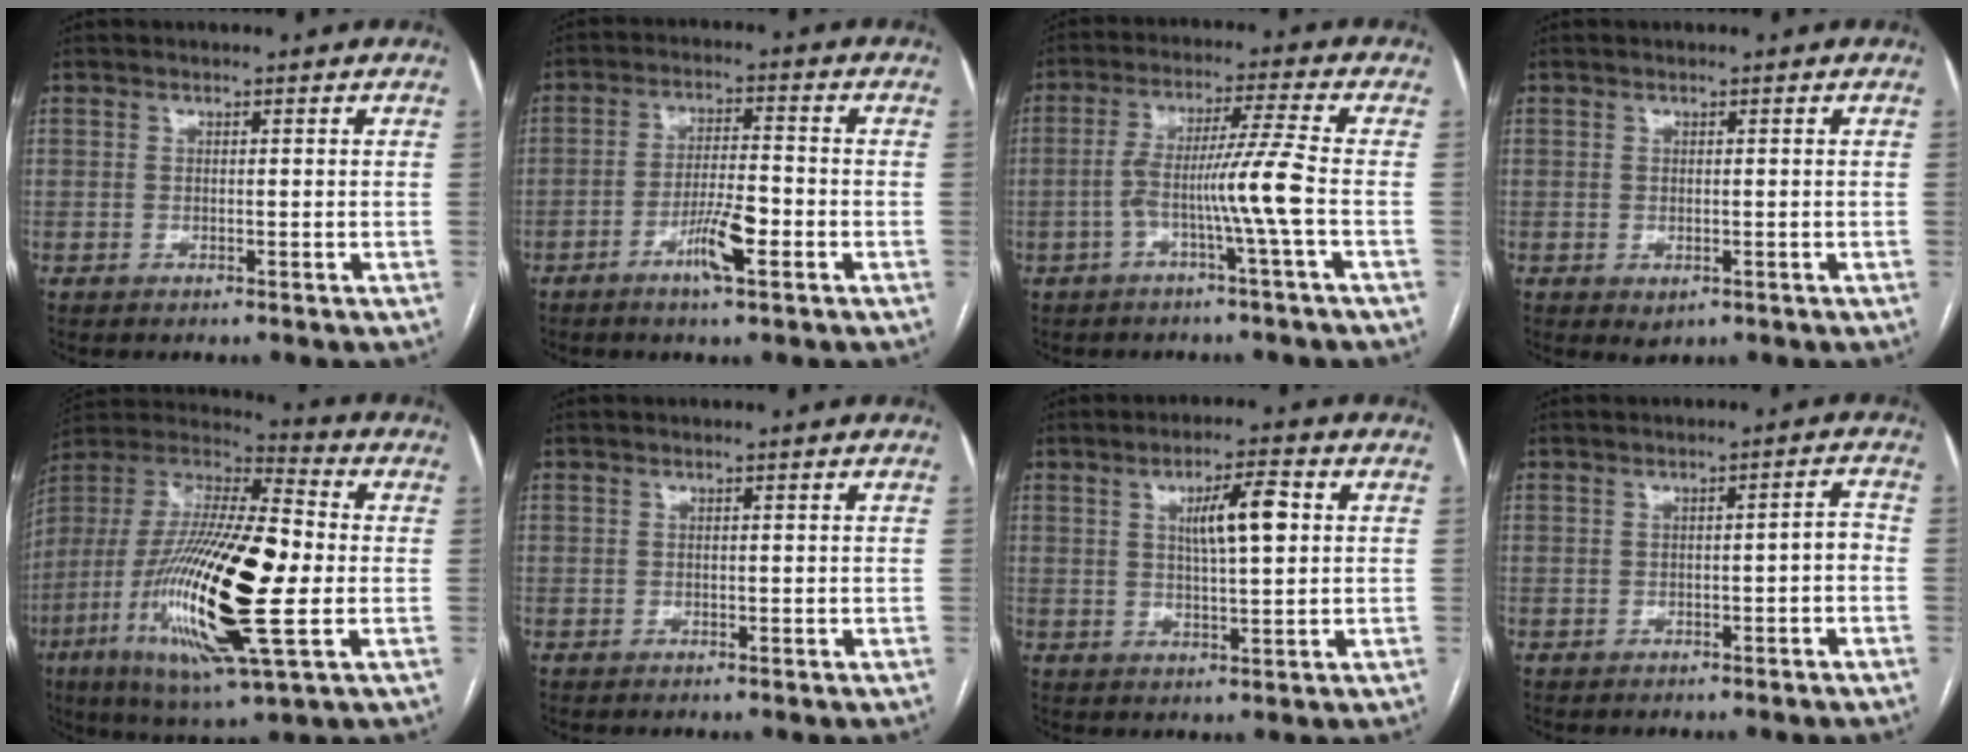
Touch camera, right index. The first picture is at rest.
{"total": 6.8, "force": [-3.1, 0.8, 5.9], "torque": [-0.113, -0.002, -0.056]}
{"total": 8.1, "force": [-2.4, -1.9, 7.5], "torque": [-0.142, 0.012, -0.043]}
{"total": 1.7, "force": [-0.6, 0.9, 1.3], "torque": [-0.020, -0.004, 0.000]}
{"total": 27.3, "force": [-4.8, 5.4, 26.3], "torque": [-0.545, -0.026, -0.095]}
{"total": 0.0}
{"total": 7.0, "force": [1.8, 1.2, 6.7], "torque": [-0.114, 0.010, 0.032]}
{"total": 2.2, "force": [-0.8, 0.4, 2.0], "torque": [-0.022, 0.007, -0.012]}